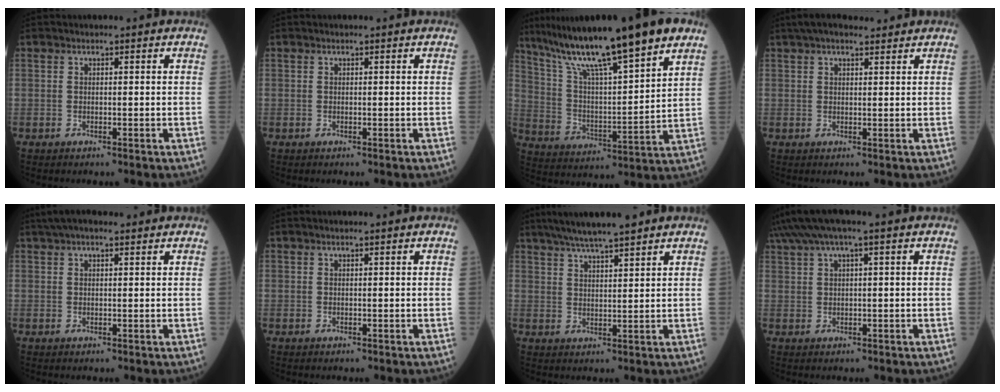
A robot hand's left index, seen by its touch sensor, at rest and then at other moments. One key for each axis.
{"total": 0.0}
{"total": 21.0, "fx": 15.6, "fy": 1.0, "fz": 14.0, "tx": -0.231, "ty": 0.013, "tz": 0.266}
{"total": 7.0, "fx": 5.8, "fy": 1.5, "fz": 3.7, "tx": -0.057, "ty": 0.036, "tz": 0.094}
{"total": 6.1, "fx": 4.8, "fy": 1.1, "fz": 3.5, "tx": -0.058, "ty": 0.039, "tz": 0.081}
{"total": 1.1, "fx": 0.8, "fy": -0.1, "fz": 0.7, "tx": -0.015, "ty": 0.008, "tz": 0.015}
{"total": 9.4, "fx": 7.7, "fy": 0.5, "fz": 5.3, "tx": -0.088, "ty": 0.025, "tz": 0.123}
{"total": 7.2, "fx": 4.9, "fy": 0.1, "fz": 5.3, "tx": -0.103, "ty": 0.041, "tz": 0.088}